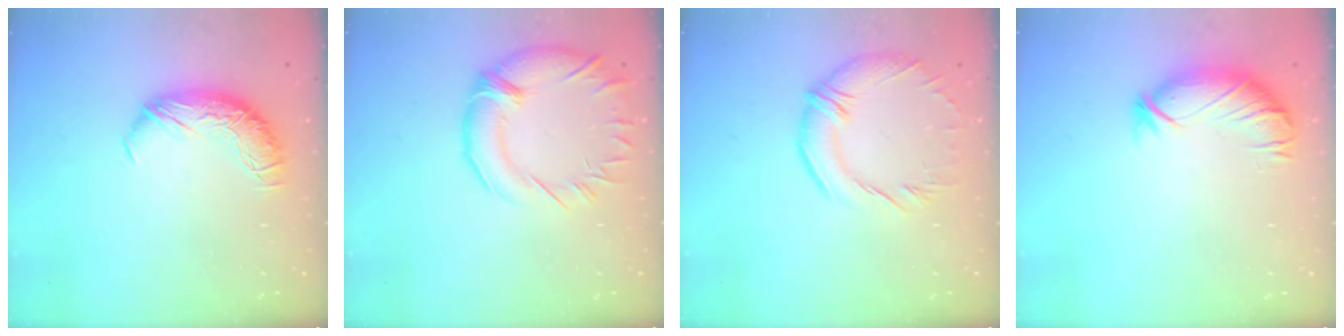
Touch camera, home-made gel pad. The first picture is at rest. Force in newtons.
{"total": 5.2, "press": 4.2, "slide": 3.0}
{"total": 4.9, "press": 3.9, "slide": 2.9}
{"total": 3.5, "press": 3.0, "slide": 1.7}